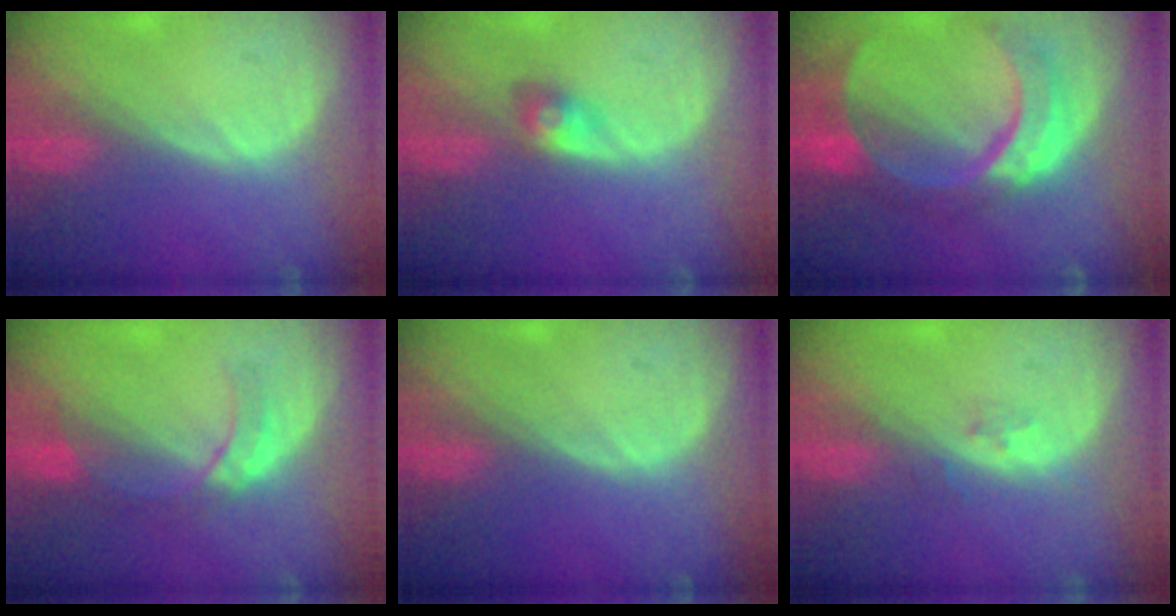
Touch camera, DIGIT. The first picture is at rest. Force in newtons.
{"total": 2.9, "press": 2.7, "slide": 1.0}
{"total": 11.0, "press": 9.2, "slide": 6.0}
{"total": 4.7, "press": 4.6, "slide": 1.0}
{"total": 0.0}
{"total": 1.9, "press": 1.4, "slide": 1.2}